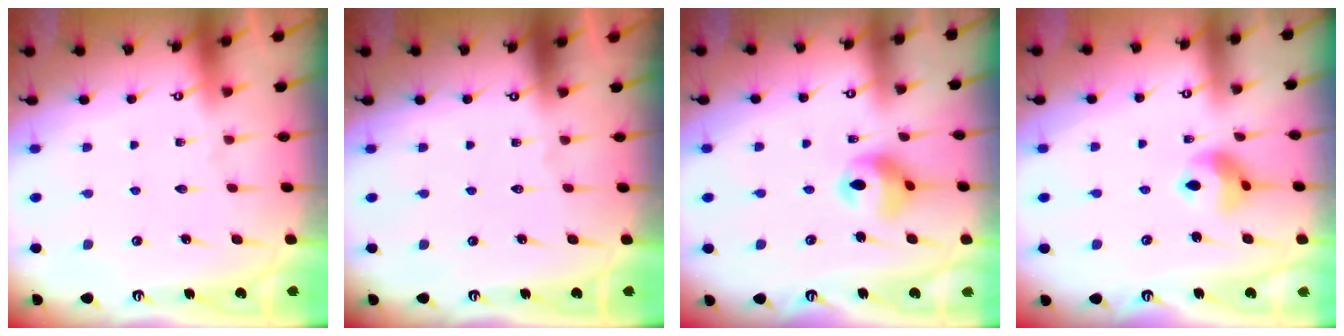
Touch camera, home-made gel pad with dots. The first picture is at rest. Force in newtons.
{"total": 0.0}
{"total": 10.1, "press": 10.0, "slide": 1.3}
{"total": 8.5, "press": 8.5, "slide": 0.4}